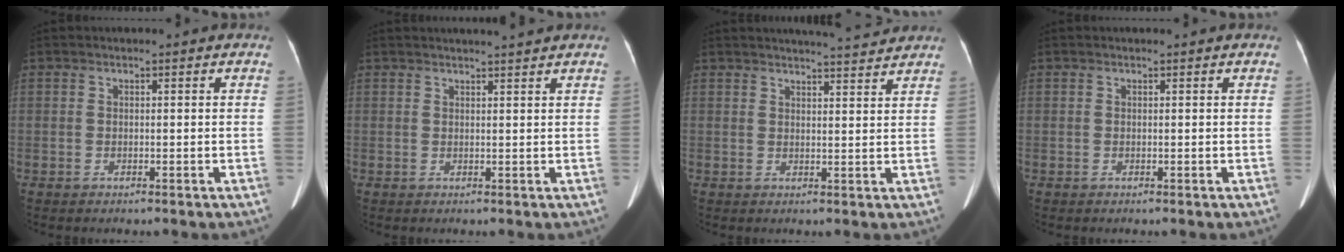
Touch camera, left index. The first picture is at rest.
{"total": 4.2, "force": [3.9, -0.4, 1.7], "torque": [-0.024, 0.011, 0.048]}
{"total": 7.0, "force": [6.7, 0.1, 2.1], "torque": [-0.038, 0.001, 0.082]}
{"total": 0.7, "force": [0.7, 0.1, 0.2], "torque": [-0.006, 0.007, 0.007]}